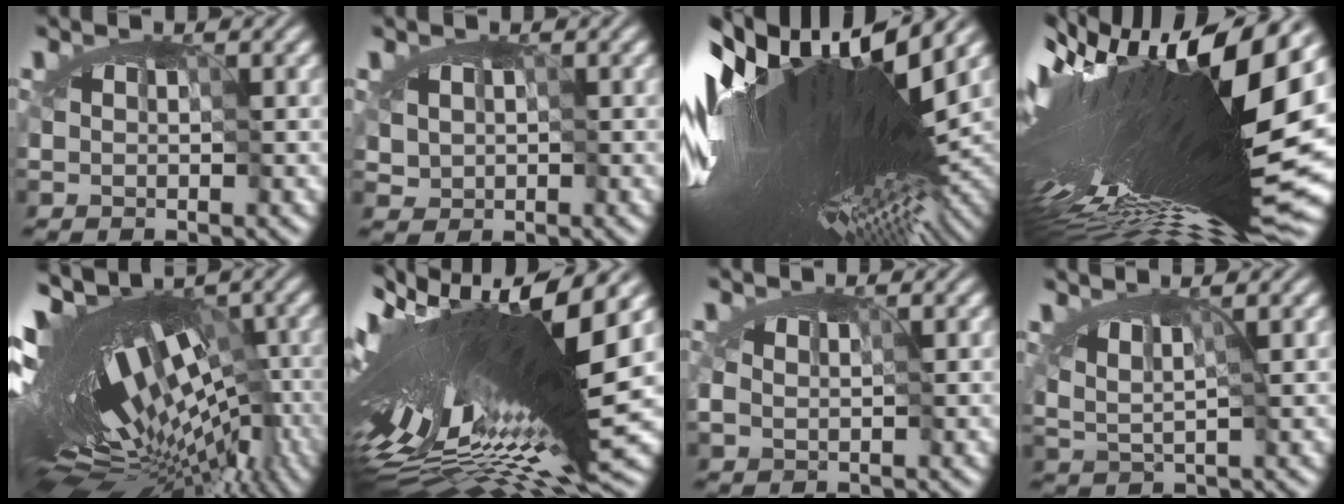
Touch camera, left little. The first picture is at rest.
{"total": 0.9, "force": [-0.8, 0.1, -0.4], "torque": [0.011, -0.003, -0.017]}
{"total": 17.7, "force": [2.0, 3.1, 17.3], "torque": [-0.279, -0.026, 0.050]}
{"total": 17.6, "force": [-1.1, 3.6, 17.2], "torque": [-0.290, -0.024, -0.016]}
{"total": 16.3, "force": [-3.3, 5.4, 15.0], "torque": [-0.211, -0.004, -0.061]}
{"total": 16.6, "force": [-0.3, 3.6, 16.2], "torque": [-0.285, -0.014, -0.014]}
{"total": 0.0}
{"total": 1.7, "force": [0.0, 0.6, 1.6], "torque": [-0.015, 0.002, -0.005]}